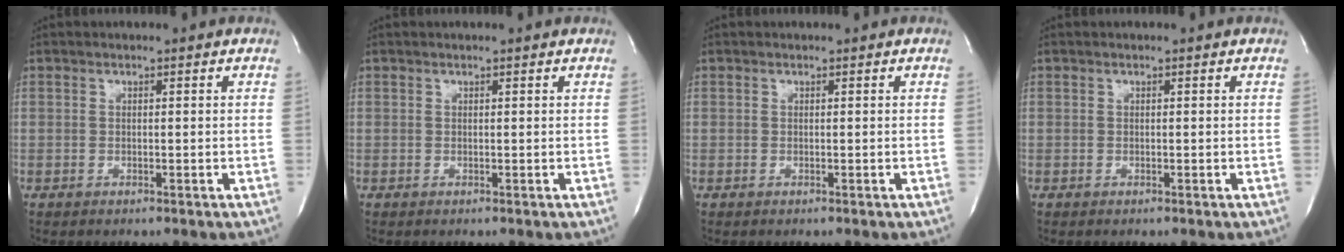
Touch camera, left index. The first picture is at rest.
{"total": 0.0}
{"total": 0.0}
{"total": 0.0}